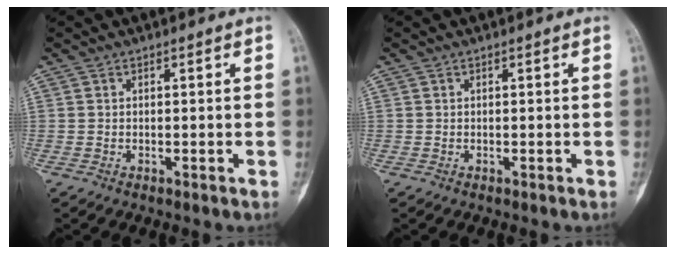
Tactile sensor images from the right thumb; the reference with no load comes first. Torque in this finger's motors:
{"motor_torque": [0.00, 0.00, 0.07, -0.07, 0.02]}